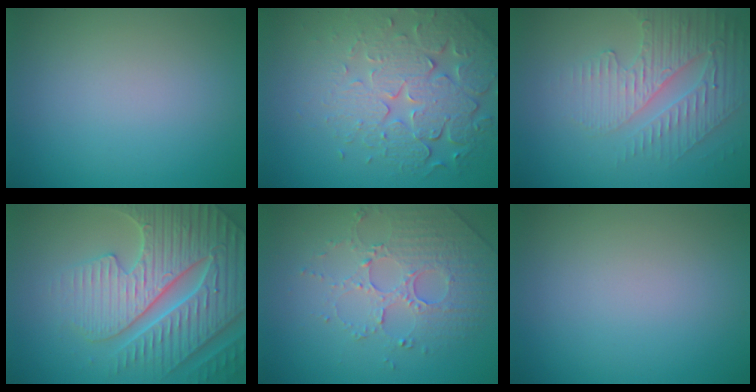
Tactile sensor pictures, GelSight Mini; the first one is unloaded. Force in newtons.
{"total": 7.1, "press": 5.2, "slide": 4.8}
{"total": 3.8, "press": 3.6, "slide": 1.2}
{"total": 7.5, "press": 7.3, "slide": 1.8}
{"total": 5.0, "press": 3.6, "slide": 3.4}
{"total": 0.0}